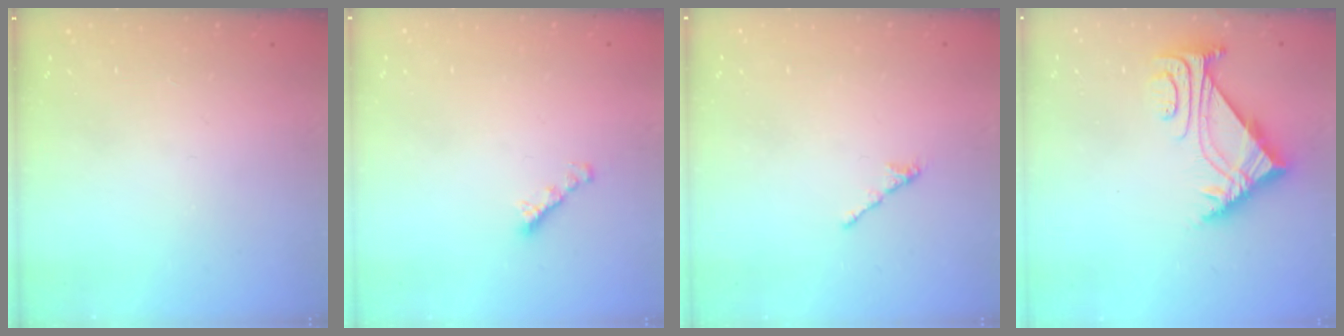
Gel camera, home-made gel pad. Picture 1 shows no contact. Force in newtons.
{"total": 2.2, "press": 2.1, "slide": 0.5}
{"total": 1.7, "press": 1.6, "slide": 0.5}
{"total": 5.2, "press": 5.1, "slide": 0.7}